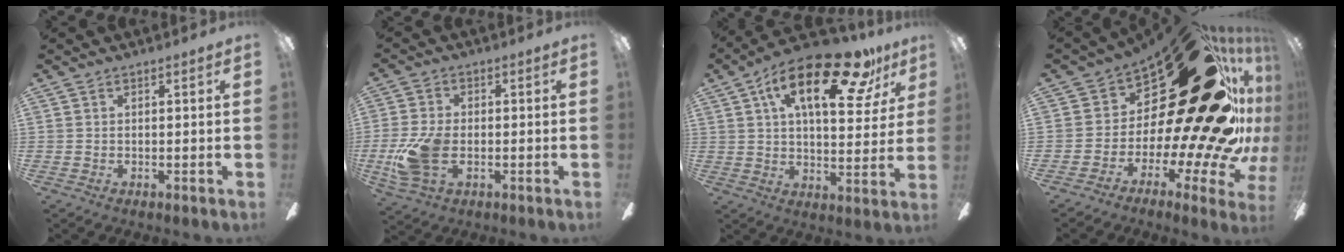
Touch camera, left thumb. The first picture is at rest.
{"total": 10.2, "force": [-2.1, 6.1, 7.8], "torque": [-0.162, 0.006, -0.032]}
{"total": 21.5, "force": [11.6, 8.3, 16.0], "torque": [-0.245, -0.044, 0.185]}
{"total": 41.2, "force": [13.4, 18.6, 34.2], "torque": [-0.405, -0.160, 0.299]}